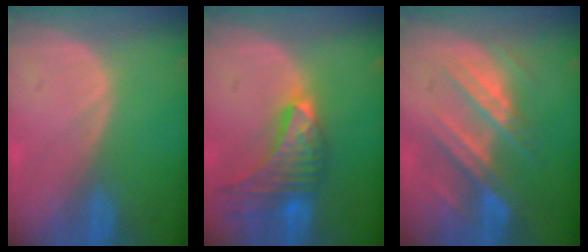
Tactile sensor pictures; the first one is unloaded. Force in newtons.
{"total": 9.7, "press": 8.6, "slide": 4.4}
{"total": 8.9, "press": 7.8, "slide": 4.4}